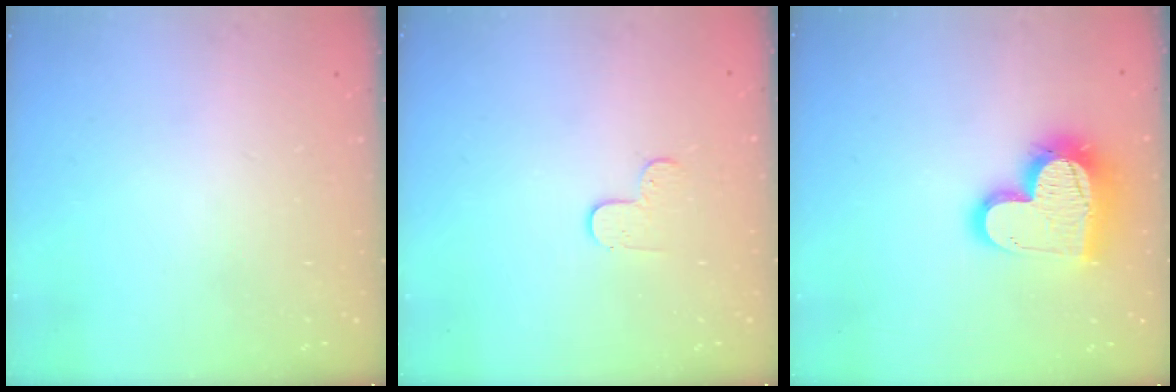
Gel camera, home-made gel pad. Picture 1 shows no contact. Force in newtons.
{"total": 3.6, "press": 3.6, "slide": 0.4}
{"total": 17.7, "press": 17.6, "slide": 1.5}